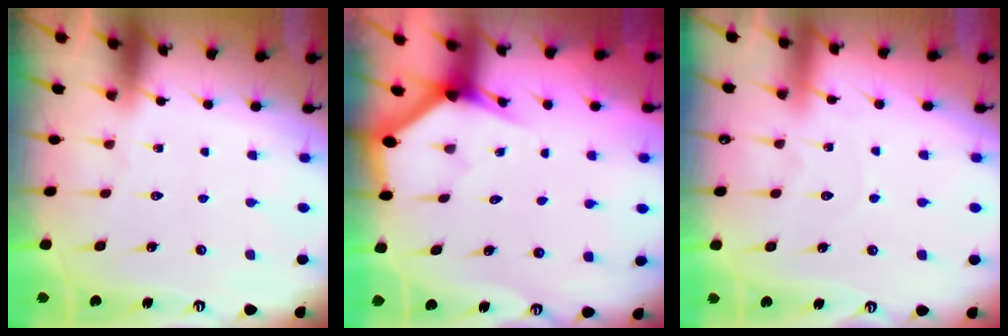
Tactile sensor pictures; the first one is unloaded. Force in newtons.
{"total": 2.8, "press": 2.8, "slide": 0.1}
{"total": 2.6, "press": 2.6, "slide": 0.3}